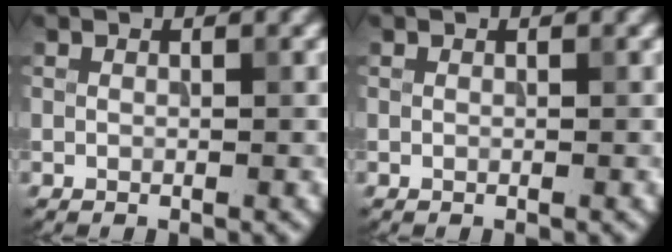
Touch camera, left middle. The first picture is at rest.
{"total": 0.0}